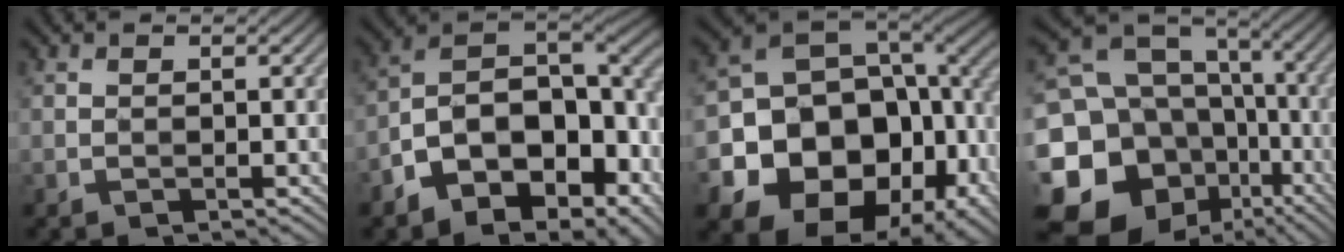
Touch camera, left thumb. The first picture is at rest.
{"total": 13.9, "force": [-6.0, 7.4, 10.1], "torque": [-0.173, -0.007, -0.109]}
{"total": 21.1, "force": [-6.9, 16.7, 10.9], "torque": [-0.220, -0.053, -0.095]}
{"total": 20.9, "force": [-5.6, 17.8, 9.6], "torque": [-0.235, -0.026, -0.088]}